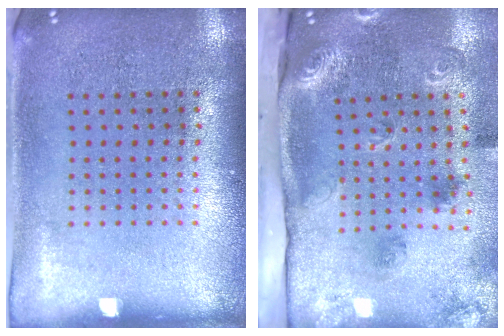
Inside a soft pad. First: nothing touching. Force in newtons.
{"total": 2.5, "press": 1.9, "slide": 1.7}